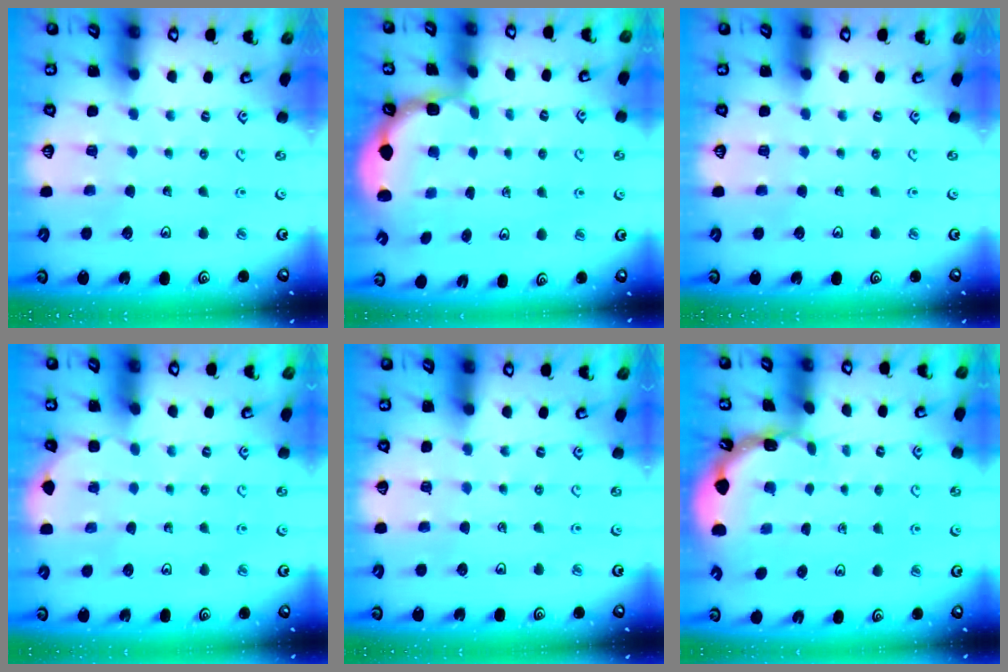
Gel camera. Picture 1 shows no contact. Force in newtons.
{"total": 2.4, "press": 1.8, "slide": 1.7}
{"total": 0.0}
{"total": 2.2, "press": 2.2, "slide": 0.3}
{"total": 3.0, "press": 2.9, "slide": 0.5}
{"total": 1.7, "press": 1.7, "slide": 0.1}